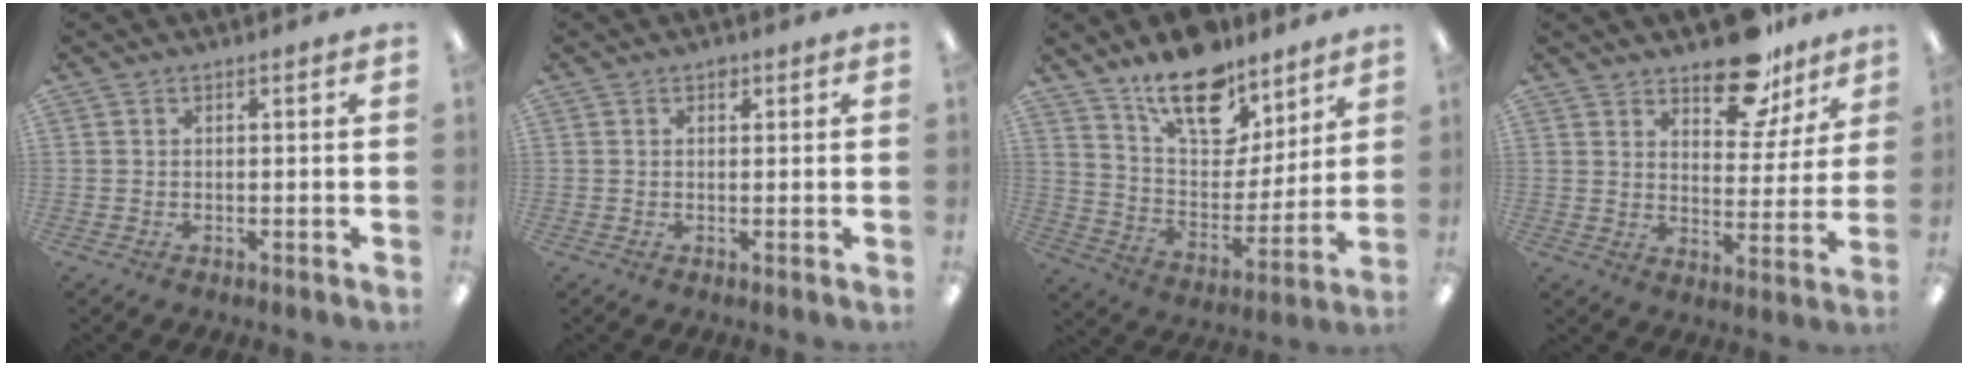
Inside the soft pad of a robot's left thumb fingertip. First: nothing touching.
{"total": 1.3, "force": [0.7, 0.8, 0.7], "torque": [-0.006, -0.001, 0.011]}
{"total": 17.8, "force": [12.9, 8.9, 8.4], "torque": [-0.135, -0.083, 0.230]}
{"total": 14.0, "force": [10.5, 6.7, 6.3], "torque": [-0.080, -0.068, 0.188]}